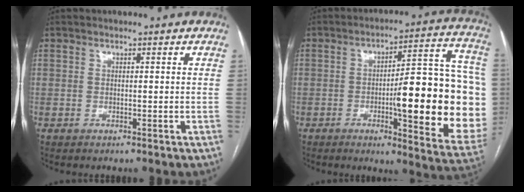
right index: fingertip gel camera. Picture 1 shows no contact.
{"total": 23.3, "force": [-2.8, 4.7, 22.6], "torque": [-0.221, 0.026, -0.025]}